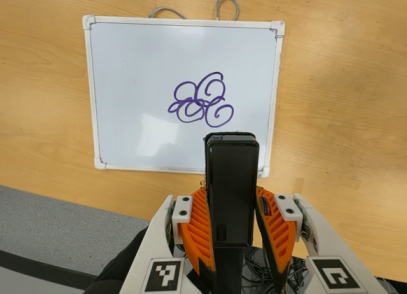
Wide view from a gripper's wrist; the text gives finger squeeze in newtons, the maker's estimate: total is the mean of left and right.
{"total": 5.2, "left": 3.7, "right": 6.7}